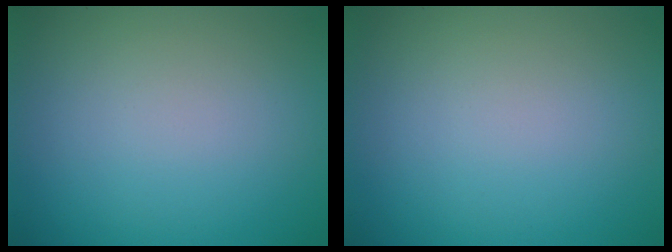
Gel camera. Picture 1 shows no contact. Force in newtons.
{"total": 0.0}